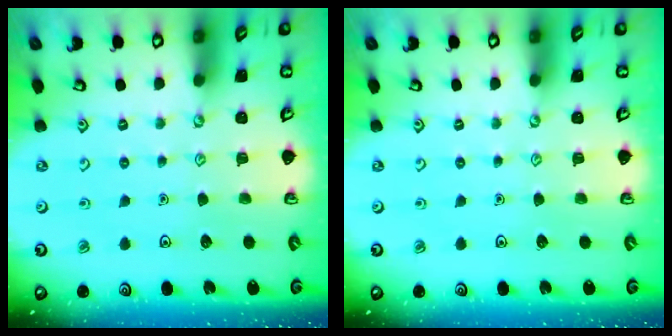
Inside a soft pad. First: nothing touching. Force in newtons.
{"total": 0.0}